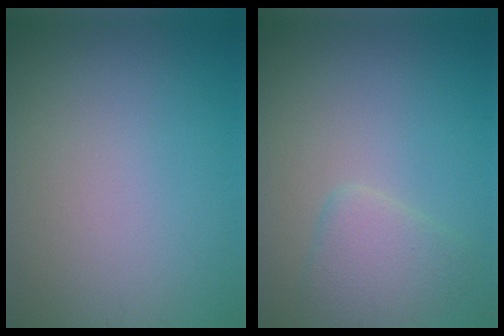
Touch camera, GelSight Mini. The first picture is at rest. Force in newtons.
{"total": 2.6, "press": 2.6, "slide": 0.3}